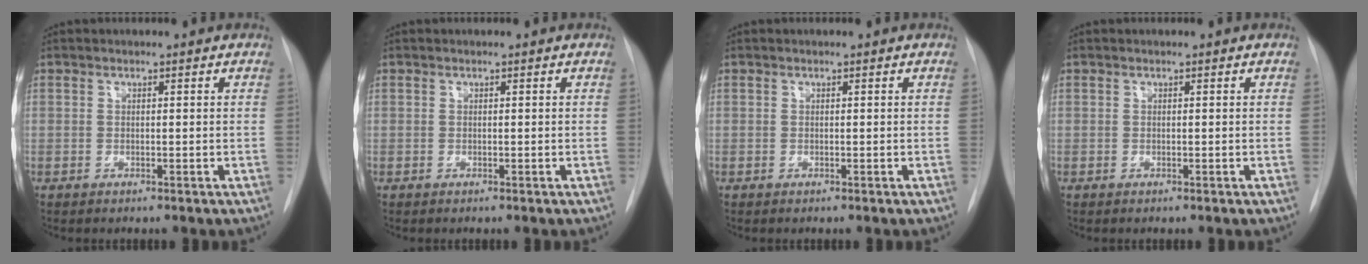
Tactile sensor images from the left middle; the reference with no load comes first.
{"total": 0.0}
{"total": 0.0}
{"total": 0.0}